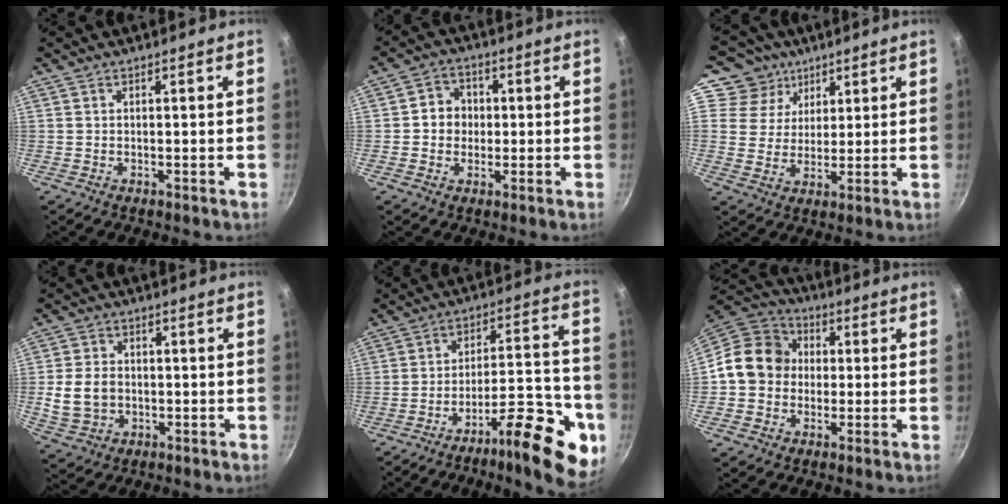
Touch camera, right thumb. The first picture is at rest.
{"total": 5.5, "force": [0.1, 5.0, 2.2], "torque": [-0.002, 0.009, -0.007]}
{"total": 8.7, "force": [4.9, 6.9, 2.1], "torque": [-0.002, -0.018, 0.080]}
{"total": 8.0, "force": [-0.7, 6.6, 4.6], "torque": [-0.073, 0.008, -0.007]}
{"total": 14.5, "force": [-7.0, 4.2, 12.0], "torque": [-0.142, 0.040, -0.101]}
{"total": 12.7, "force": [0.1, 11.3, 6.0], "torque": [-0.070, 0.027, -0.019]}